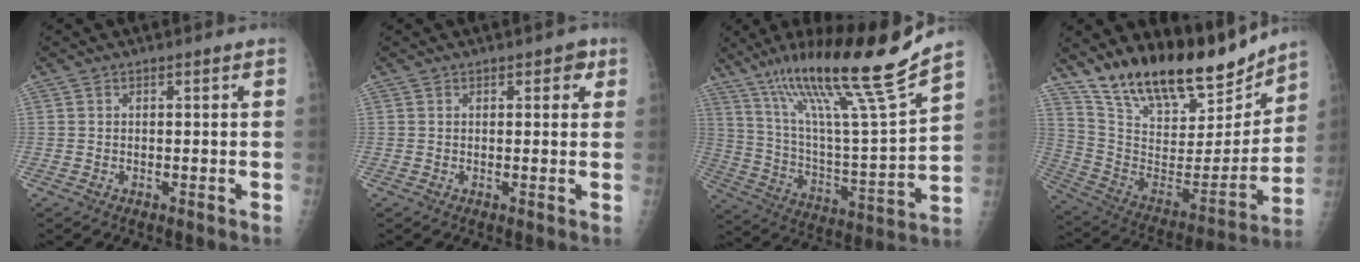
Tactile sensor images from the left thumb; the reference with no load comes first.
{"total": 2.7, "force": [1.2, 1.5, 2.0], "torque": [-0.005, 0.001, 0.009]}
{"total": 24.1, "force": [17.1, 0.8, 16.9], "torque": [-0.260, -0.072, 0.303]}
{"total": 23.5, "force": [19.0, 8.6, 10.9], "torque": [-0.147, -0.093, 0.328]}